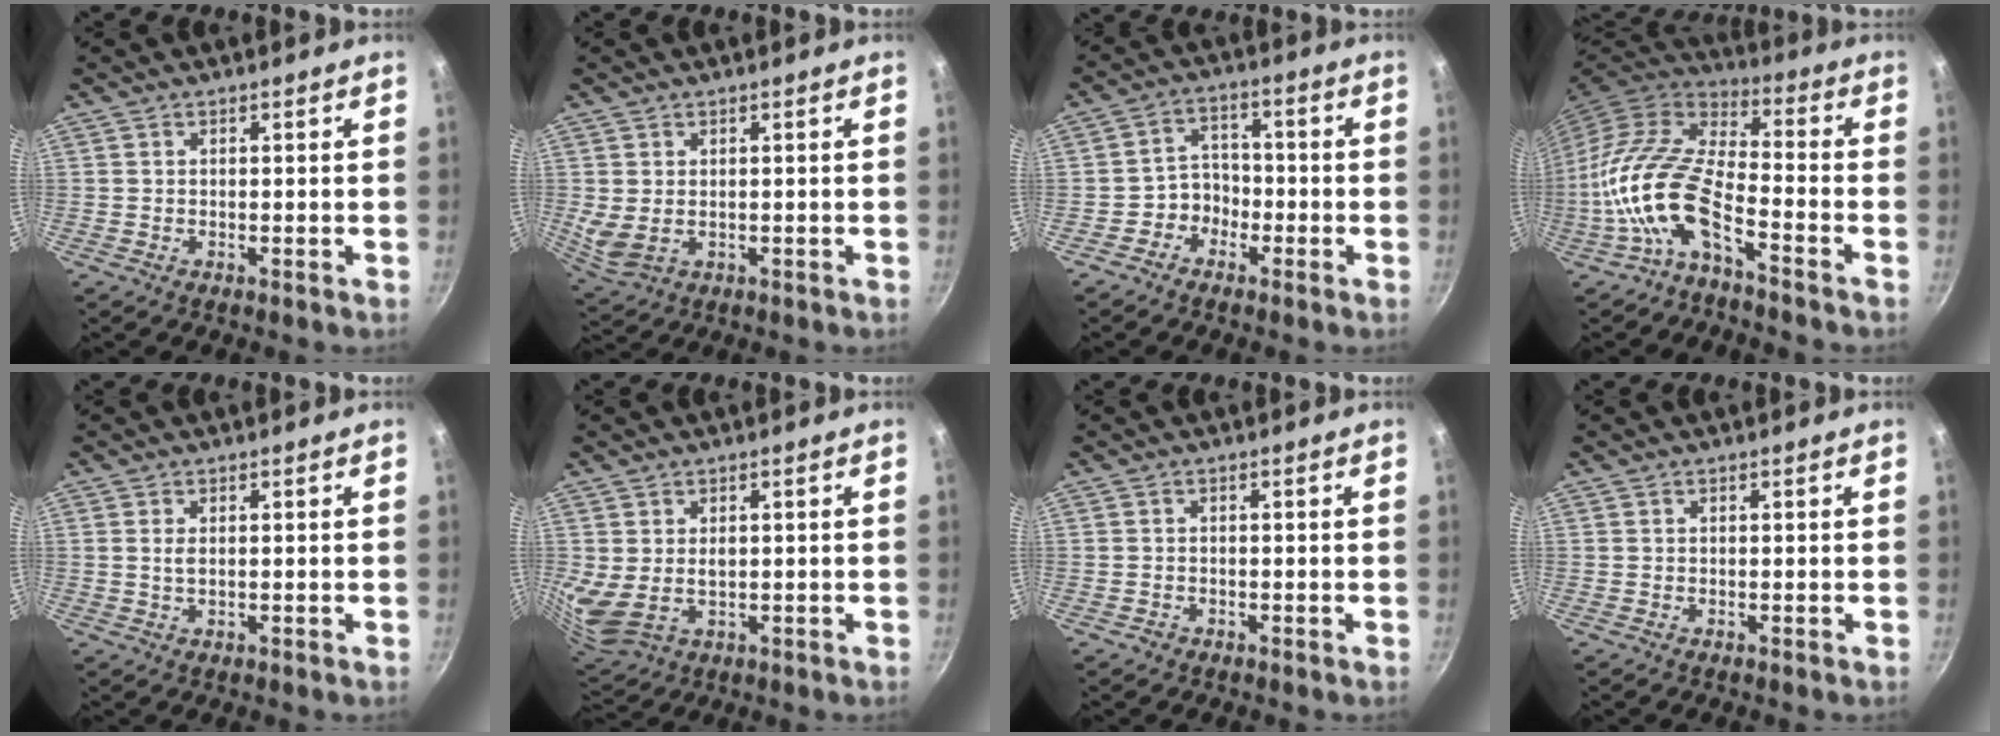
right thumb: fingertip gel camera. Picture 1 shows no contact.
{"total": 4.4, "force": [0.8, 3.1, 3.1], "torque": [-0.056, -0.013, 0.026]}
{"total": 4.8, "force": [-2.4, 4.0, 1.4], "torque": [0.018, 0.035, -0.045]}
{"total": 14.9, "force": [-6.2, 6.3, 12.0], "torque": [-0.234, 0.053, -0.135]}
{"total": 1.8, "force": [0.4, 0.9, 1.5], "torque": [-0.028, -0.001, 0.007]}
{"total": 7.0, "force": [1.0, 4.9, 5.0], "torque": [-0.086, -0.023, 0.034]}
{"total": 1.1, "force": [-0.6, 0.8, 0.3], "torque": [-0.008, 0.007, -0.006]}
{"total": 0.0}